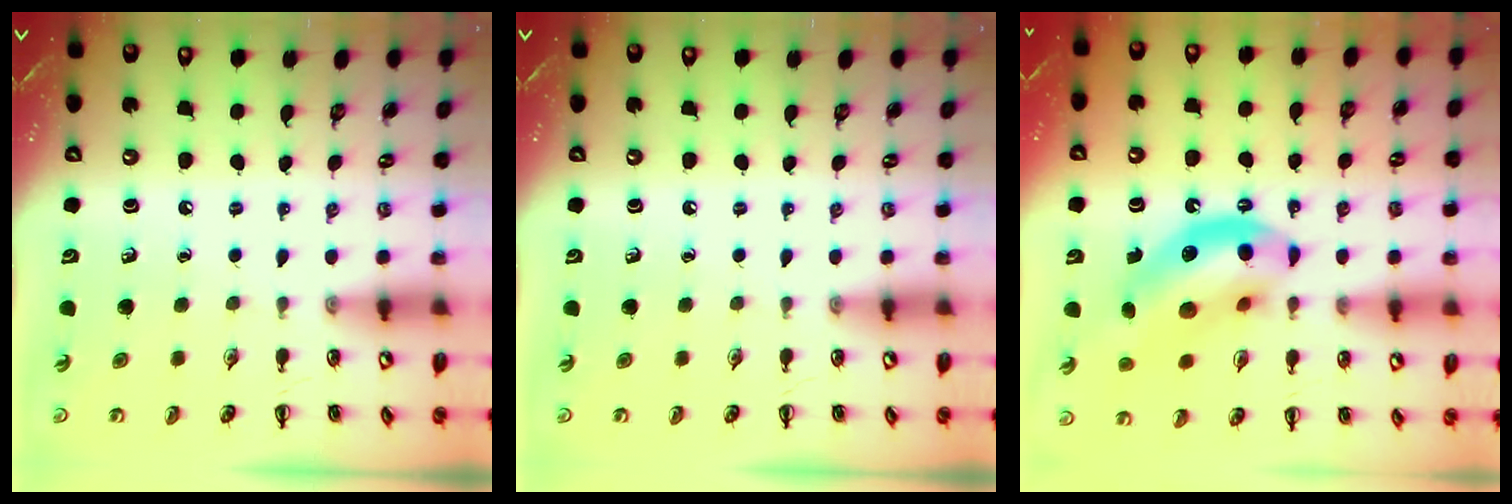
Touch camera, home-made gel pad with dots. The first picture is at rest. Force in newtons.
{"total": 0.0}
{"total": 15.5, "press": 14.9, "slide": 4.2}